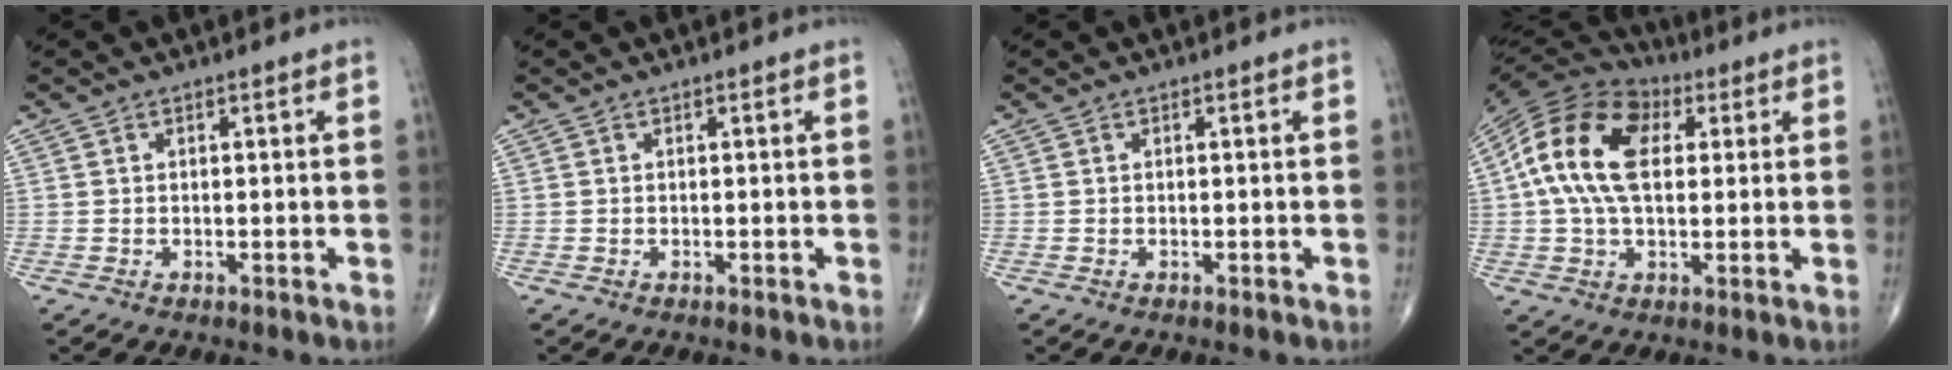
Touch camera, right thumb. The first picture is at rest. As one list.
[{"total": 0.0}, {"total": 0.0}, {"total": 16.9, "force": [3.2, 10.1, 13.2], "torque": [-0.250, 0.022, 0.048]}]